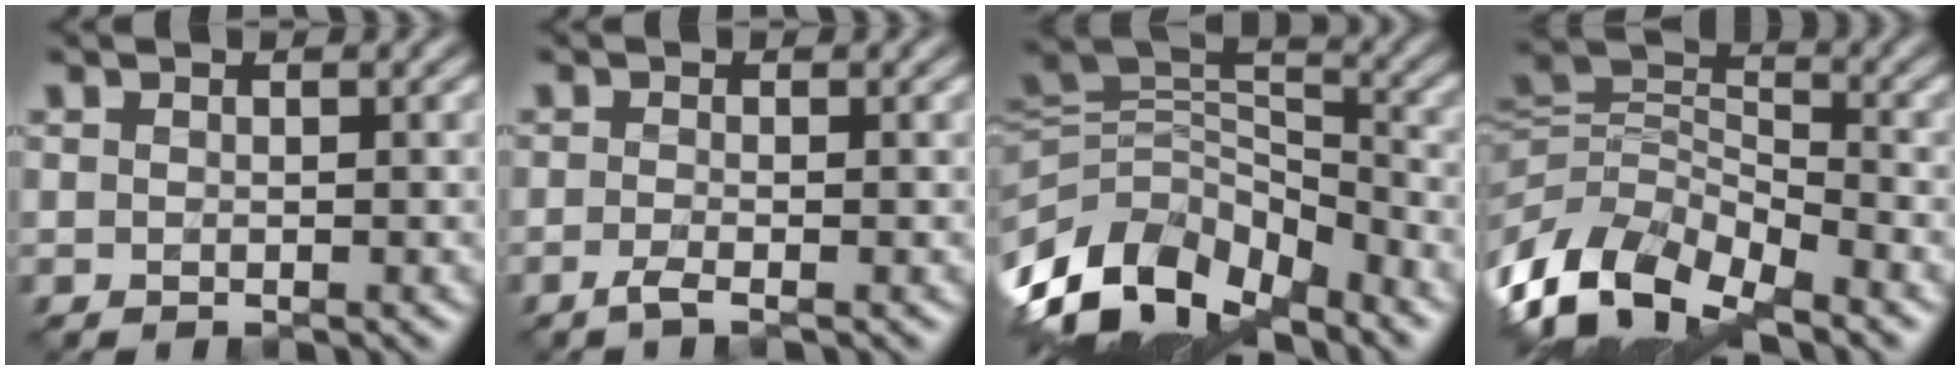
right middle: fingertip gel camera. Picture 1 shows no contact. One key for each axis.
{"total": 1.4, "fx": -0.9, "fy": 0.3, "fz": 1.1, "tx": -0.022, "ty": -0.006, "tz": -0.025}
{"total": 12.9, "fx": -6.5, "fy": 7.4, "fz": 8.3, "tx": -0.180, "ty": 0.006, "tz": -0.118}
{"total": 8.8, "fx": -5.1, "fy": 4.4, "fz": 5.7, "tx": -0.103, "ty": -0.009, "tz": -0.103}